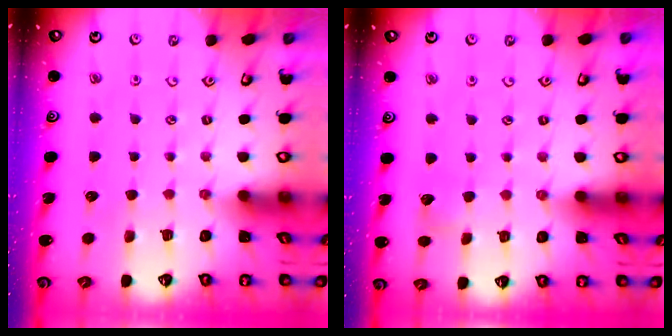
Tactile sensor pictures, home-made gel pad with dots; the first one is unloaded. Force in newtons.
{"total": 3.9, "press": 3.8, "slide": 0.5}